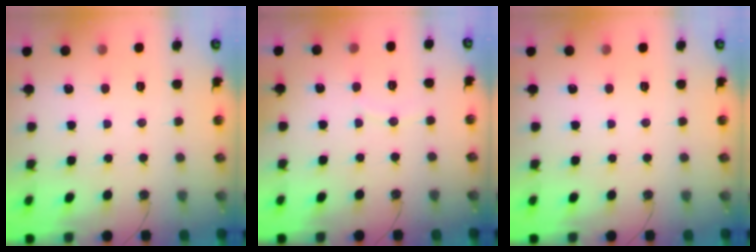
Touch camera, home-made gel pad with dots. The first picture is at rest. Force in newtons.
{"total": 3.4, "press": 3.4, "slide": 0.3}
{"total": 0.0}